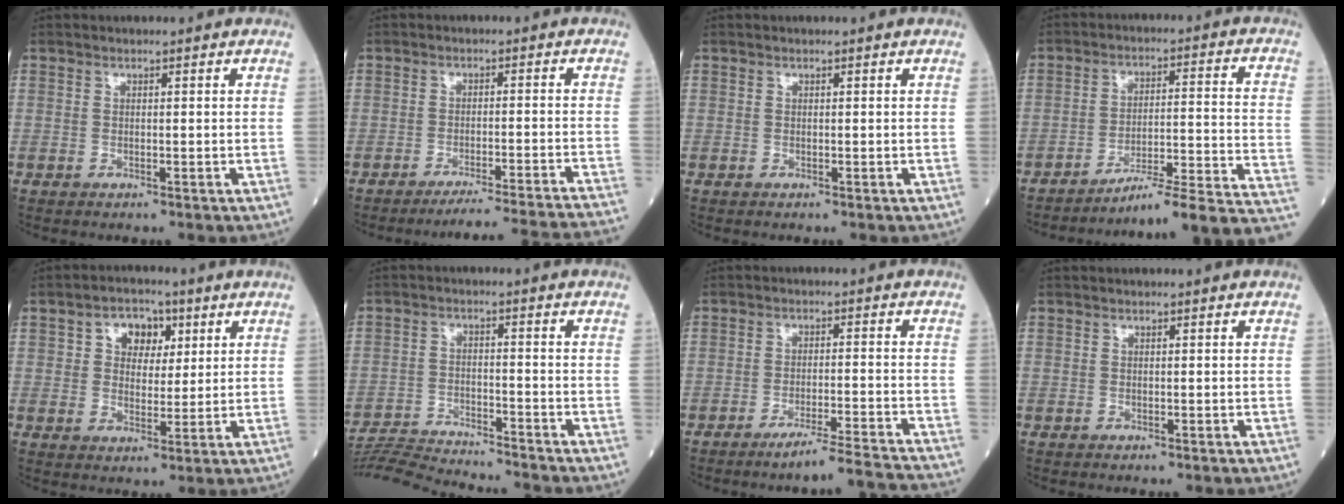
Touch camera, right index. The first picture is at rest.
{"total": 17.2, "force": [-16.3, -2.3, 5.1], "torque": [-0.029, -0.029, -0.208]}
{"total": 0.0}
{"total": 17.2, "force": [-15.0, -1.3, 8.3], "torque": [-0.062, 0.020, -0.209]}
{"total": 6.0, "force": [2.3, 4.2, 3.6], "torque": [-0.053, 0.019, 0.038]}
{"total": 12.9, "force": [-12.6, -0.8, 3.0], "torque": [-0.049, -0.004, -0.206]}
{"total": 9.5, "force": [-8.5, -1.9, 3.7], "torque": [-0.029, -0.010, -0.133]}
{"total": 0.0}